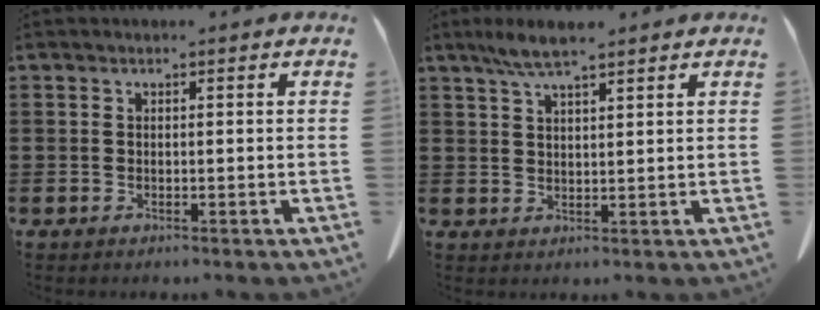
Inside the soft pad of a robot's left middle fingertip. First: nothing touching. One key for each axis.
{"total": 4.7, "fx": 3.4, "fy": 0.7, "fz": 3.2, "tx": -0.069, "ty": 0.003, "tz": 0.061}